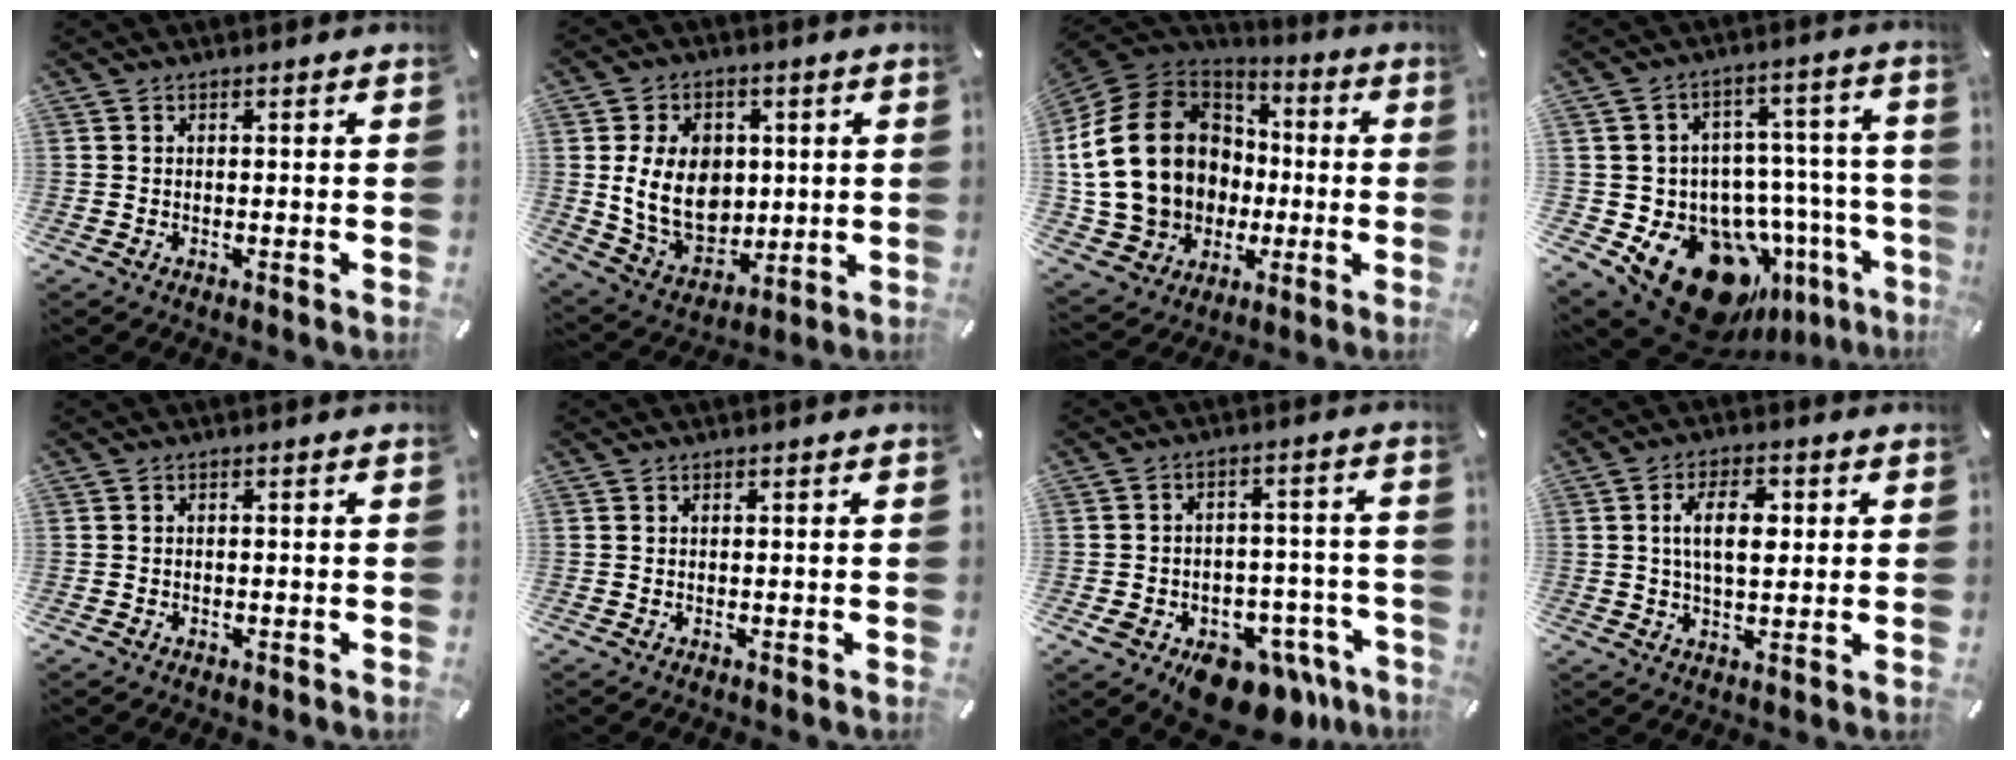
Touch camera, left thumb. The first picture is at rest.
{"total": 14.8, "force": [1.3, 11.8, 8.9], "torque": [-0.193, 0.000, 0.026]}
{"total": 24.1, "force": [0.8, 19.7, 13.8], "torque": [-0.316, 0.005, 0.040]}
{"total": 23.1, "force": [-12.5, 14.3, 13.2], "torque": [-0.176, 0.060, -0.171]}
{"total": 0.9, "force": [-0.5, 0.7, 0.3], "torque": [-0.006, 0.003, -0.012]}
{"total": 0.0}
{"total": 11.9, "force": [-6.9, 7.8, 5.8], "torque": [-0.048, 0.047, -0.103]}
{"total": 8.8, "force": [1.7, 4.9, 7.2], "torque": [-0.127, 0.005, 0.022]}